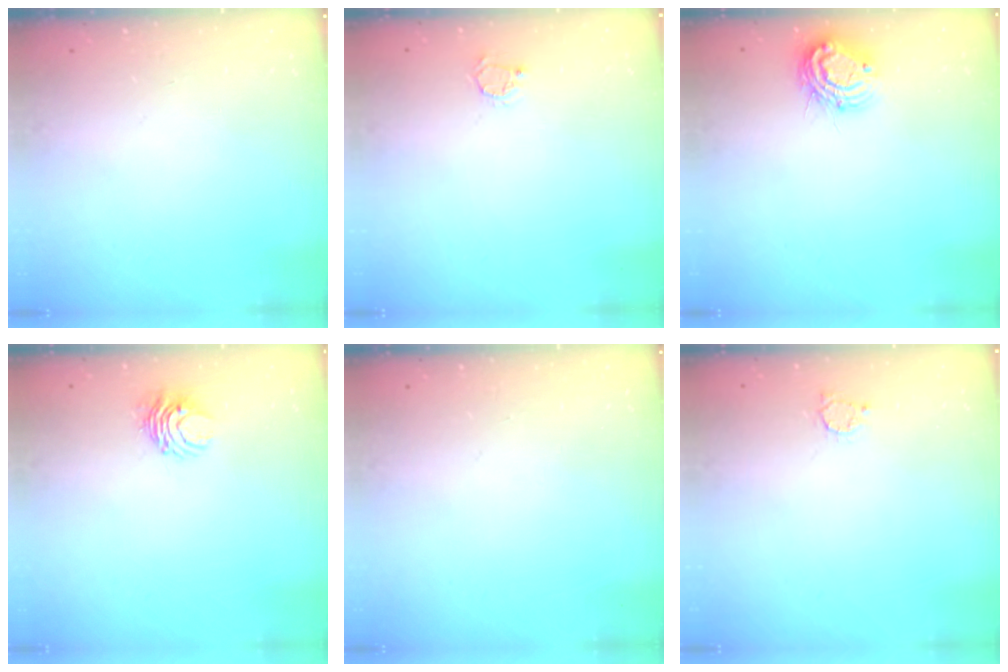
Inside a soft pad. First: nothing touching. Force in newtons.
{"total": 2.5, "press": 2.5, "slide": 0.3}
{"total": 9.8, "press": 9.8, "slide": 0.8}
{"total": 5.0, "press": 4.9, "slide": 0.5}
{"total": 0.0}
{"total": 2.4, "press": 2.4, "slide": 0.3}